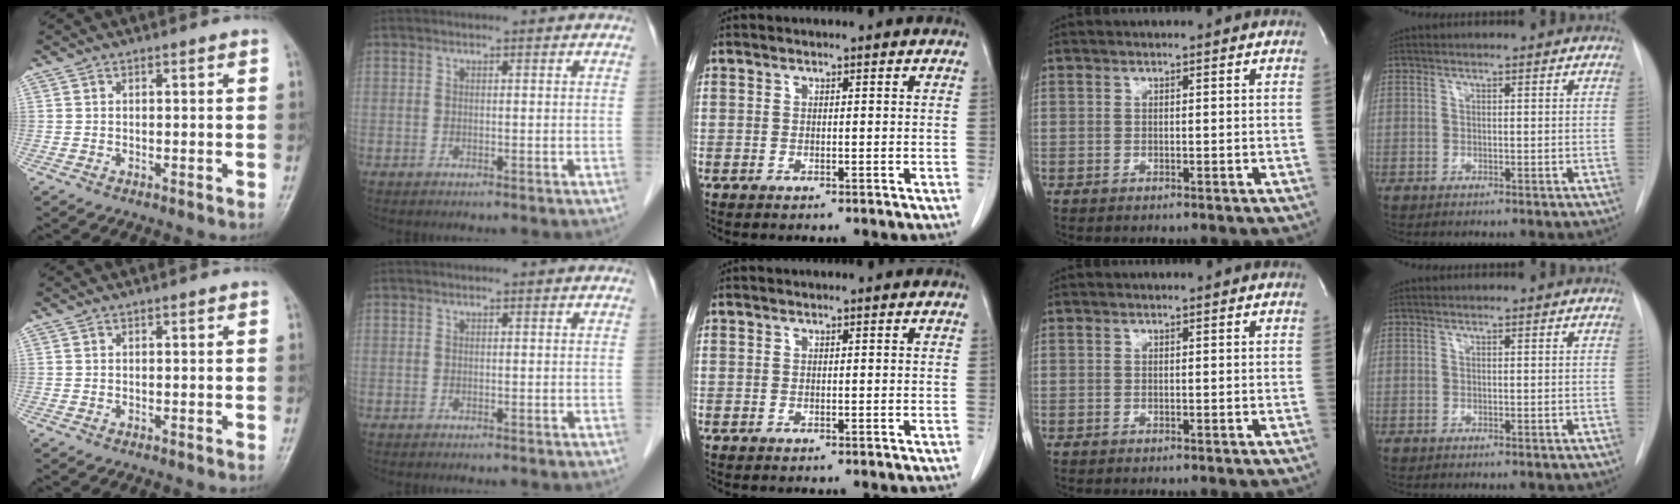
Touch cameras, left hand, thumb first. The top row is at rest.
{}